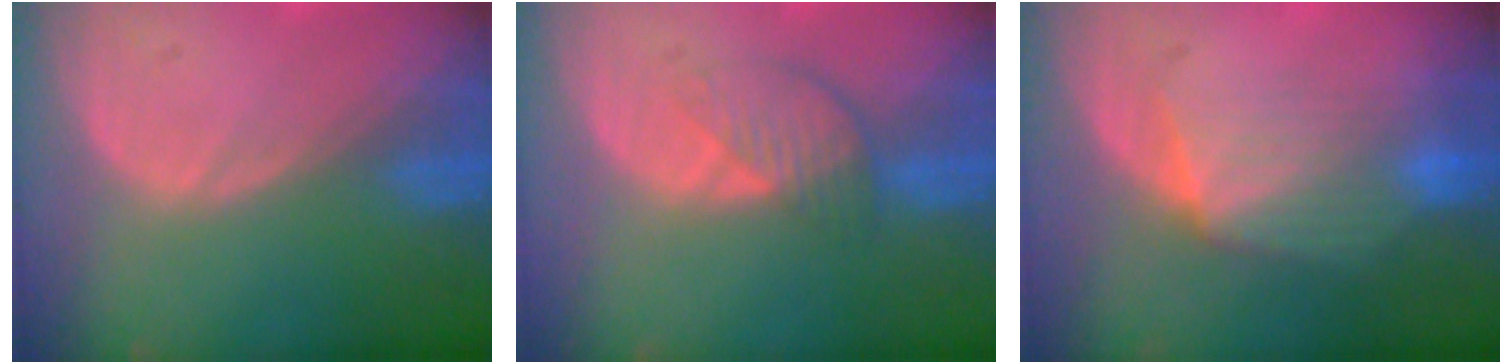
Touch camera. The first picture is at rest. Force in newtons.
{"total": 4.4, "press": 3.9, "slide": 2.0}
{"total": 7.0, "press": 6.6, "slide": 2.3}